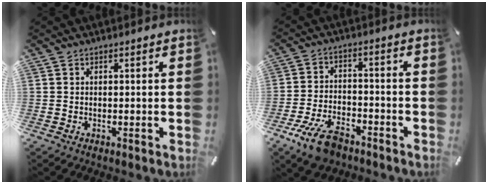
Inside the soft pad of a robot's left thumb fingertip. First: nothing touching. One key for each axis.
{"total": 10.5, "fx": -6.7, "fy": 5.2, "fz": 6.0, "tx": -0.127, "ty": 0.031, "tz": -0.126}